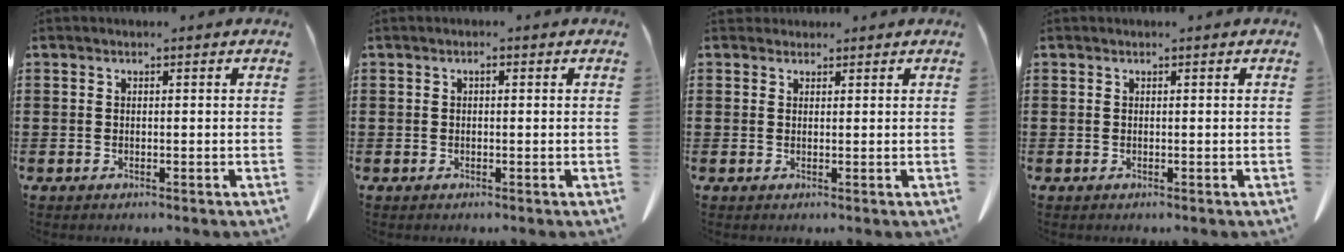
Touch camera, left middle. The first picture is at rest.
{"total": 0.8, "force": [-0.1, 0.4, 0.7], "torque": [-0.014, 0.002, -0.002]}
{"total": 1.3, "force": [1.1, 0.7, 0.1], "torque": [0.003, 0.000, 0.020]}
{"total": 0.0}